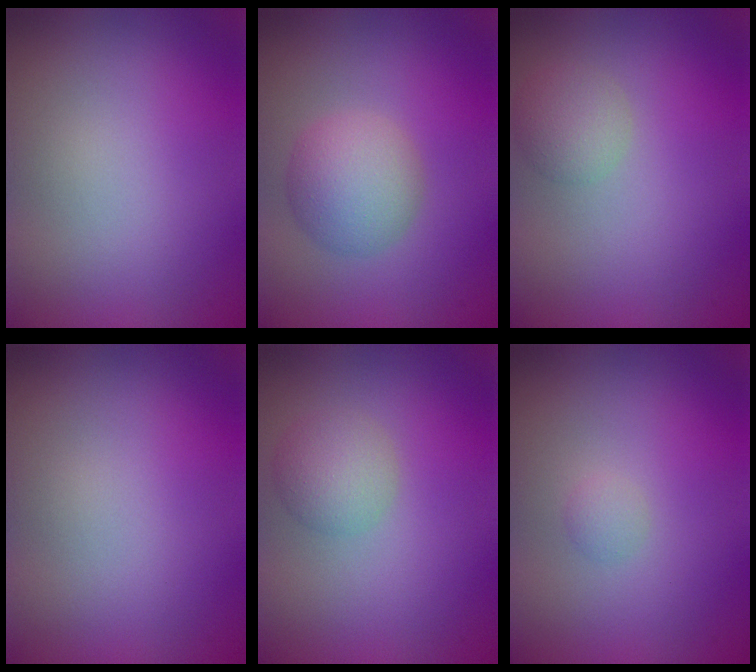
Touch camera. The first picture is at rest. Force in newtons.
{"total": 3.9, "press": 3.9, "slide": 0.1}
{"total": 2.1, "press": 2.1, "slide": 0.1}
{"total": 0.0}
{"total": 2.5, "press": 2.5, "slide": 0.1}
{"total": 0.7, "press": 0.7, "slide": 0.0}